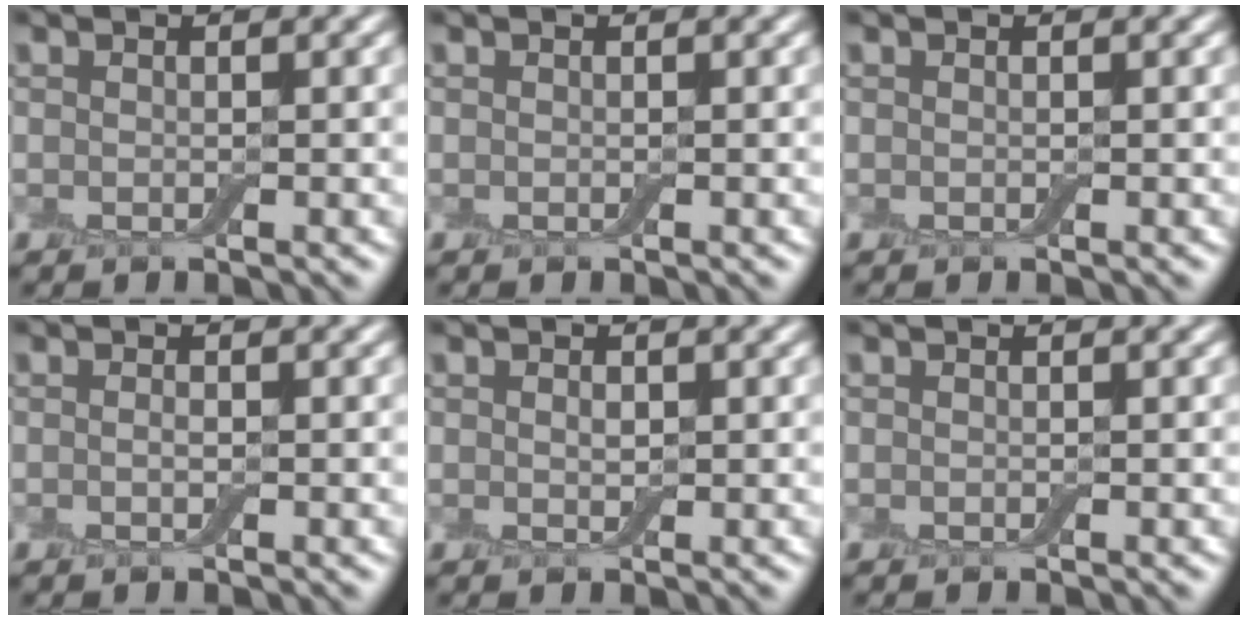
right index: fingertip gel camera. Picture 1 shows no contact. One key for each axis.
{"total": 0.0}
{"total": 0.0}
{"total": 0.7, "fx": -0.1, "fy": 0.2, "fz": 0.6, "tx": -0.014, "ty": -0.002, "tz": -0.002}
{"total": 0.8, "fx": 0.2, "fy": 0.5, "fz": 0.6, "tx": -0.011, "ty": -0.001, "tz": 0.003}
{"total": 0.0}